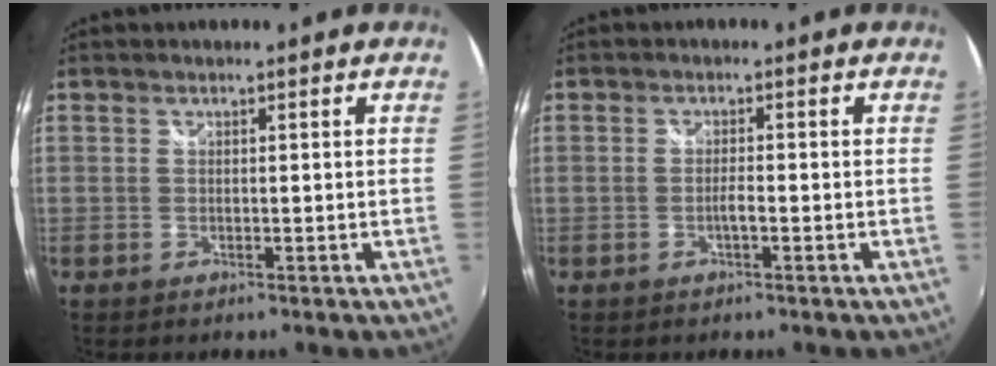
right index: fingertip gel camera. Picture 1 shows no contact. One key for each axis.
{"total": 1.5, "fx": -0.7, "fy": 0.2, "fz": 1.3, "tx": -0.025, "ty": 0.001, "tz": -0.014}